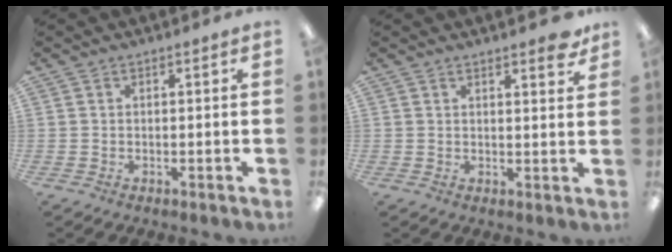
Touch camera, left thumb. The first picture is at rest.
{"total": 3.5, "force": [2.9, 0.7, 1.8], "torque": [-0.009, -0.020, 0.045]}